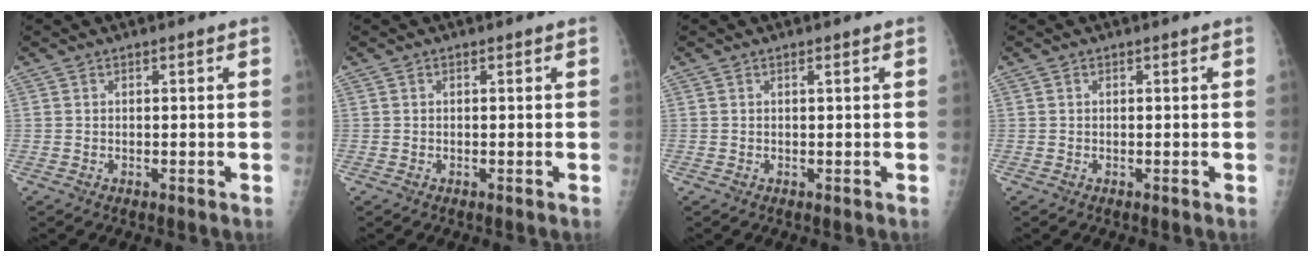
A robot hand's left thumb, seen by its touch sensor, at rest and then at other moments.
{"total": 0.0}
{"total": 0.0}
{"total": 0.0}